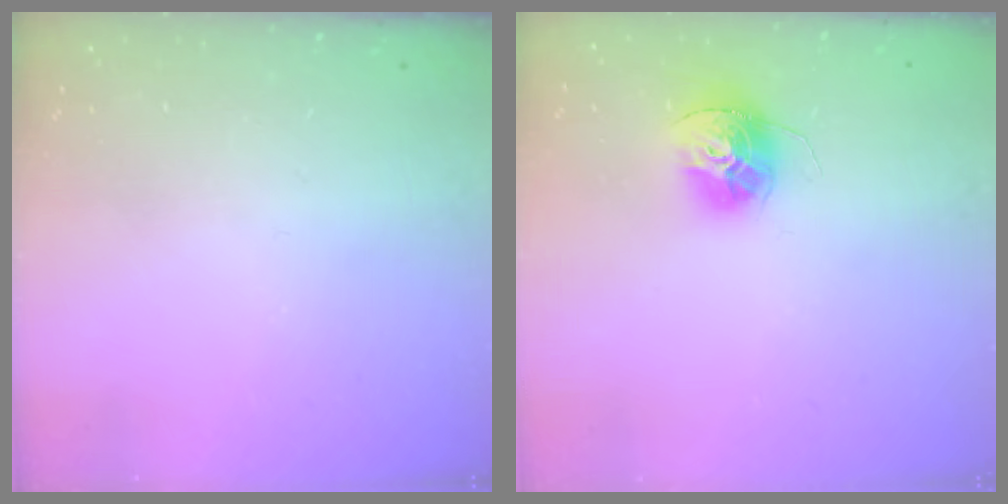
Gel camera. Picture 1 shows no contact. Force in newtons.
{"total": 13.0, "press": 12.9, "slide": 1.2}